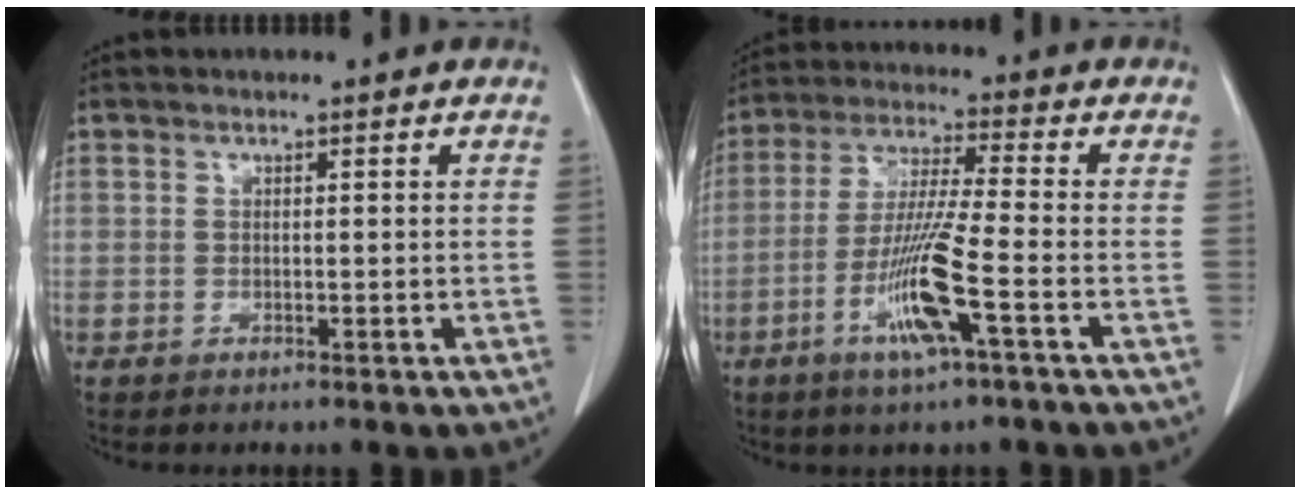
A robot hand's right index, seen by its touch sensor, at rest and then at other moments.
{"total": 11.0, "force": [-4.4, -0.3, 10.1], "torque": [-0.201, -0.014, -0.086]}